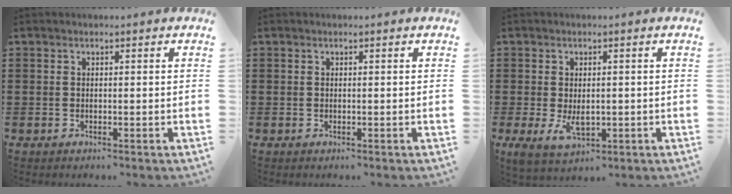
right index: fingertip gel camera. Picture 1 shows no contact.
{"total": 0.0}
{"total": 4.2, "force": [-0.5, 2.3, 3.5], "torque": [-0.053, -0.007, -0.012]}